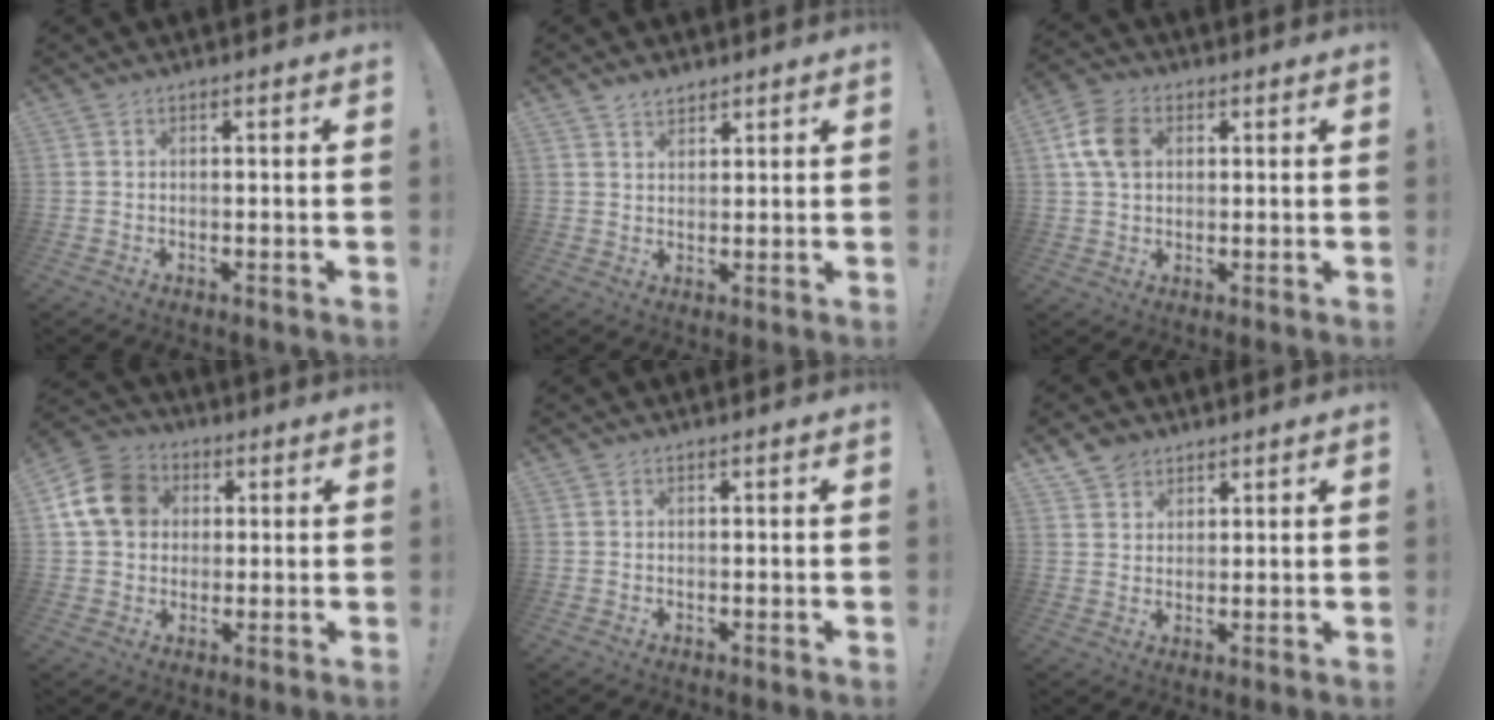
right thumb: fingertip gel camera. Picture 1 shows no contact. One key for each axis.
{"total": 3.5, "fx": 2.9, "fy": 1.7, "fz": 0.9, "tx": -0.011, "ty": -0.014, "tz": 0.054}
{"total": 9.2, "fx": 2.1, "fy": 6.7, "fz": 6.0, "tx": -0.121, "ty": 0.014, "tz": 0.045}
{"total": 13.4, "fx": 3.2, "fy": 11.0, "fz": 7.0, "tx": -0.115, "ty": 0.009, "tz": 0.068}
{"total": 0.0}
{"total": 4.7, "fx": 3.6, "fy": 3.0, "fz": 0.7, "tx": -0.007, "ty": -0.022, "tz": 0.067}